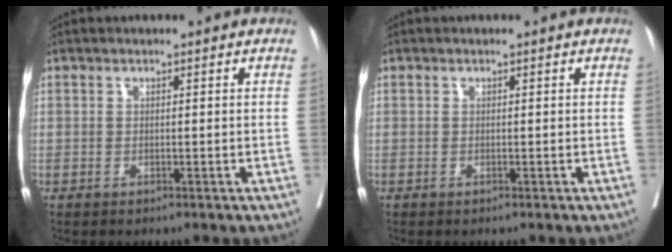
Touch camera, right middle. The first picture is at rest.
{"total": 0.0}